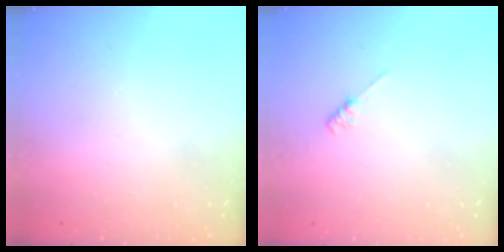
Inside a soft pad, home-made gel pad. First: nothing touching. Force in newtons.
{"total": 1.8, "press": 1.7, "slide": 0.3}